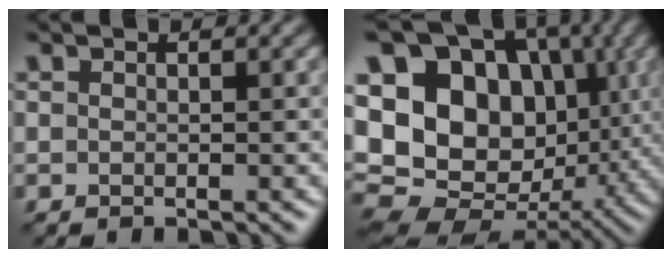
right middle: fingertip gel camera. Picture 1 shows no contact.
{"total": 17.6, "force": [2.5, 13.7, 10.8], "torque": [-0.201, 0.010, 0.049]}